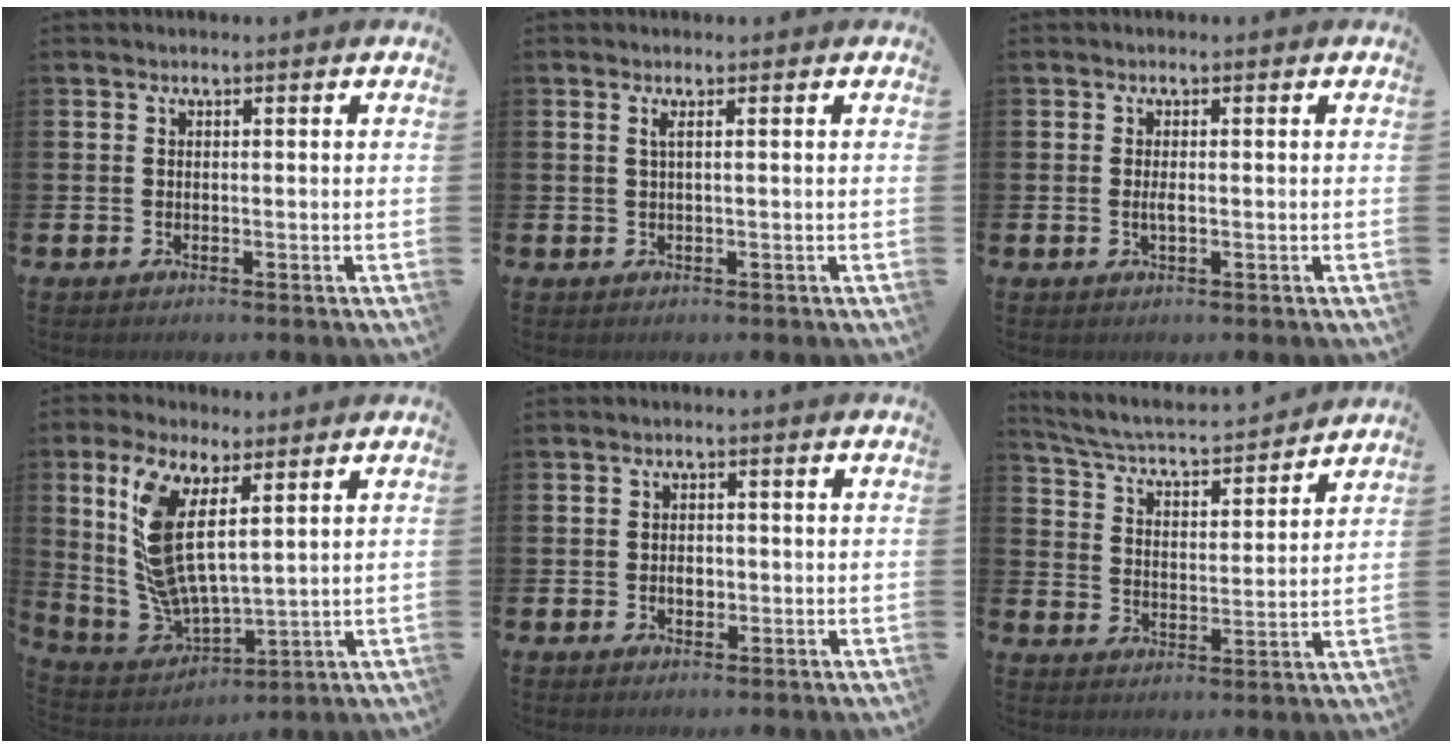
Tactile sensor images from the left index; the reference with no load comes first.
{"total": 1.0, "force": [0.2, -0.1, 0.9], "torque": [-0.024, 0.001, 0.004]}
{"total": 1.3, "force": [-0.2, 0.3, 1.2], "torque": [-0.029, 0.004, -0.004]}
{"total": 10.6, "force": [4.8, 4.5, 8.3], "torque": [-0.206, -0.028, 0.085]}
{"total": 1.8, "force": [-0.3, 1.3, 1.2], "torque": [-0.007, -0.001, -0.012]}
{"total": 4.6, "force": [4.4, 0.7, 1.2], "torque": [-0.053, -0.042, 0.068]}